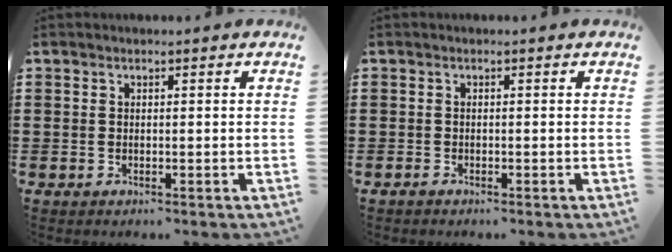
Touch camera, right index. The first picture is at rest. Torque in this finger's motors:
{"motor_torque": [-0.42, 0.88, -0.13, -0.01]}